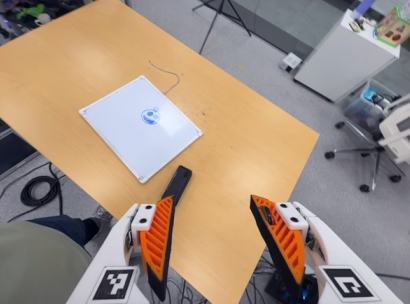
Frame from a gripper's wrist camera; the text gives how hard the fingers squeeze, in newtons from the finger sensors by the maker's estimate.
{"total": 0.0}